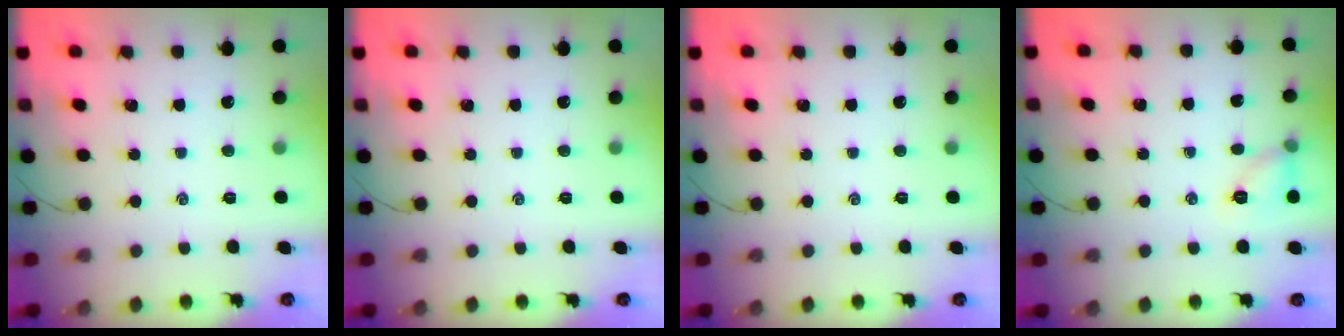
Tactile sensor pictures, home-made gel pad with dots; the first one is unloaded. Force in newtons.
{"total": 0.0}
{"total": 0.0}
{"total": 7.4, "press": 7.4, "slide": 0.5}